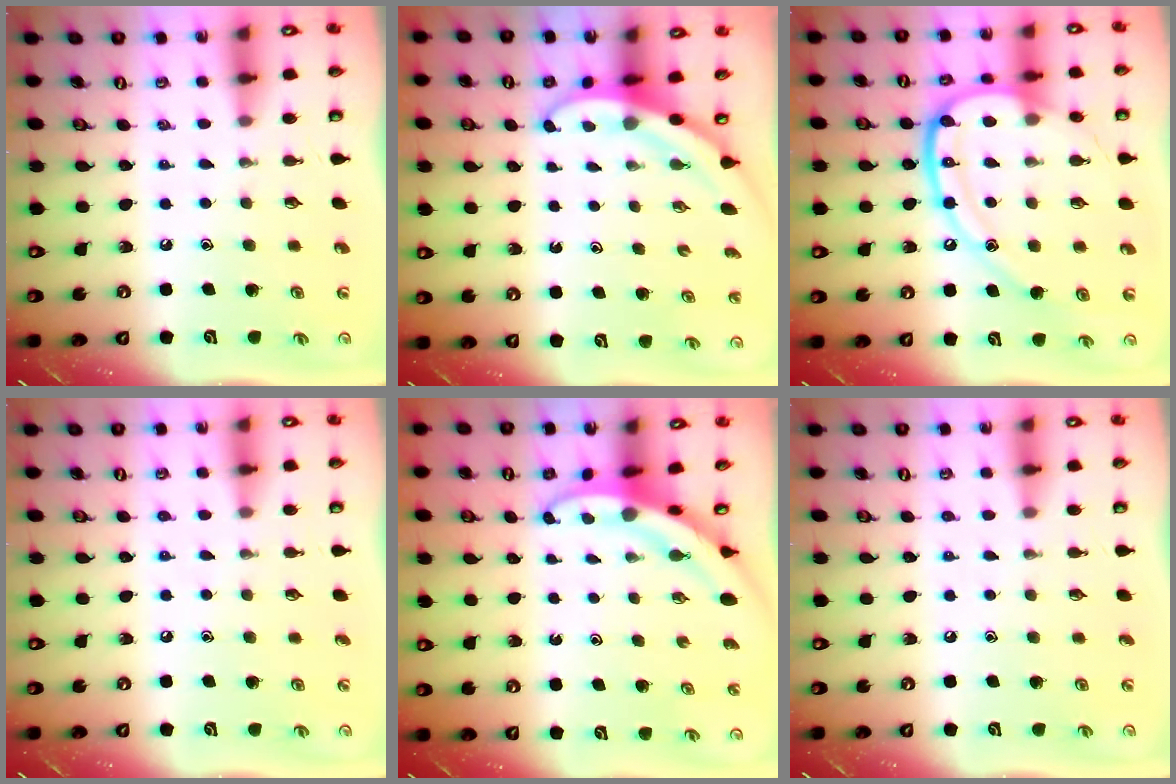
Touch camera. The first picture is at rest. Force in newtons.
{"total": 3.0, "press": 3.0, "slide": 0.2}
{"total": 18.1, "press": 18.0, "slide": 1.8}
{"total": 2.3, "press": 2.3, "slide": 0.3}
{"total": 3.3, "press": 3.3, "slide": 0.2}
{"total": 2.7, "press": 2.7, "slide": 0.2}